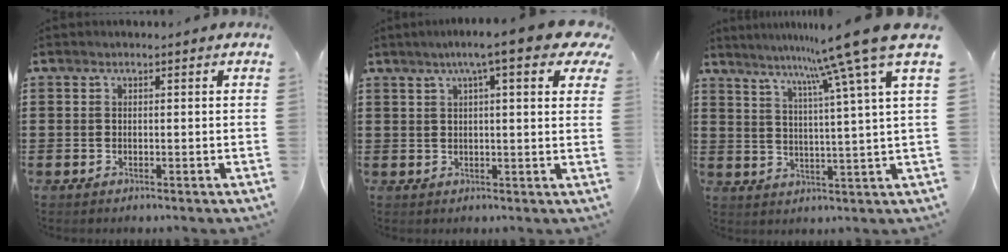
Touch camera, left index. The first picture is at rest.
{"total": 8.4, "force": [5.0, 0.8, 6.7], "torque": [-0.116, -0.002, 0.081]}
{"total": 10.6, "force": [7.6, -2.4, 7.0], "torque": [-0.146, -0.044, 0.111]}